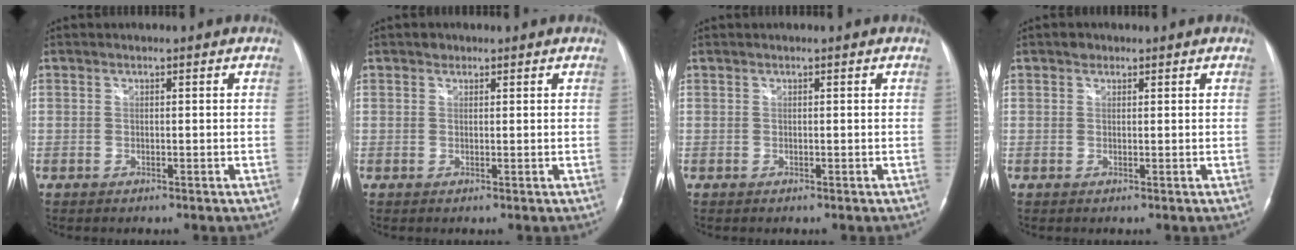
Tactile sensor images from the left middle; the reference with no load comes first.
{"total": 1.0, "force": [0.7, 0.7, 0.2], "torque": [-0.001, 0.001, 0.008]}
{"total": 0.0}
{"total": 1.1, "force": [0.8, 0.8, 0.2], "torque": [-0.003, 0.003, 0.009]}